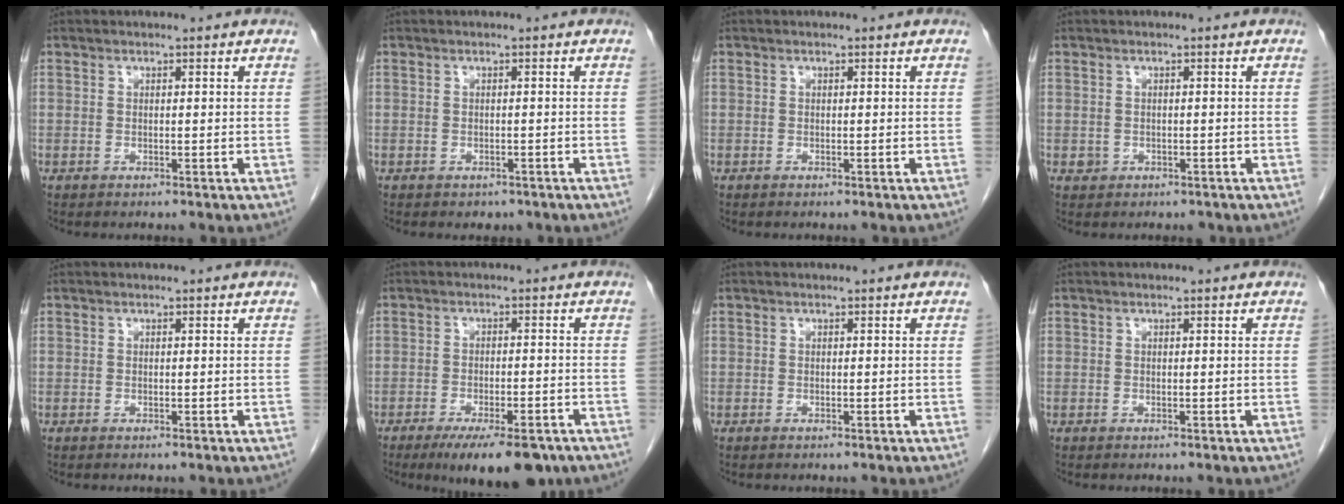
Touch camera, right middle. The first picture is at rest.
{"total": 1.6, "force": [-1.1, 1.0, 0.4], "torque": [-0.011, 0.000, -0.010]}
{"total": 0.0}
{"total": 1.3, "force": [-0.5, 1.2, 0.3], "torque": [-0.006, 0.004, -0.001]}
{"total": 0.0}
{"total": 10.4, "force": [-7.4, 2.9, 6.7], "torque": [-0.092, -0.011, -0.108]}
{"total": 0.0}
{"total": 0.0}